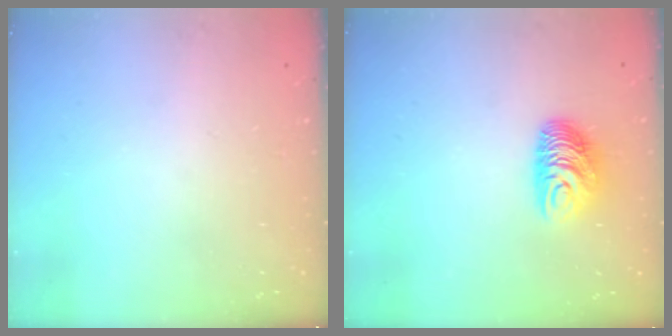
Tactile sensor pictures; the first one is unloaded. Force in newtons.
{"total": 9.3, "press": 9.3, "slide": 0.9}